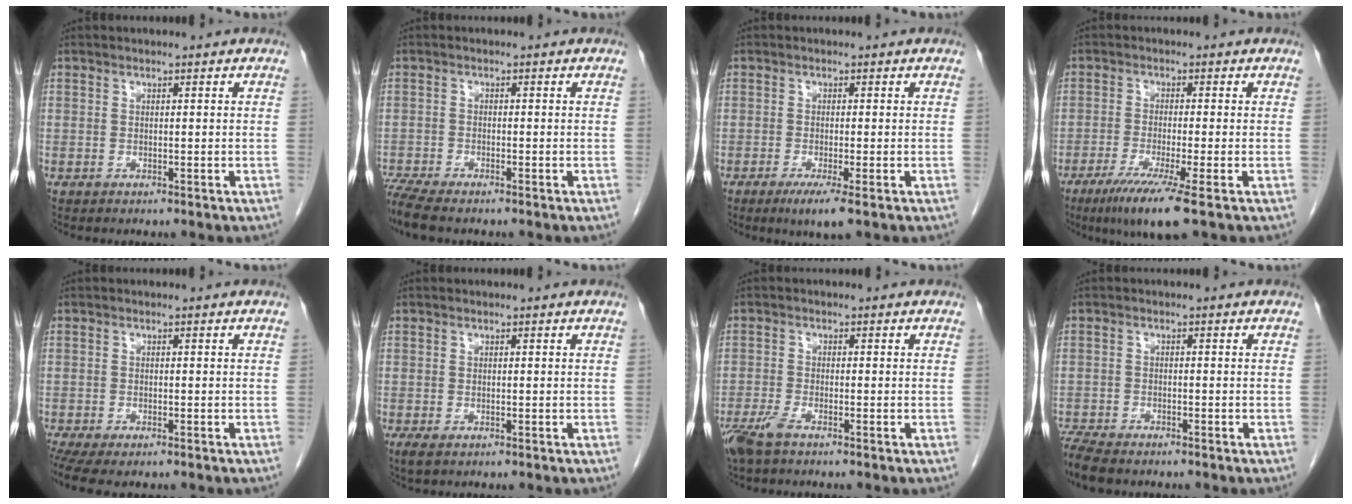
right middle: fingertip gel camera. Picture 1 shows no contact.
{"total": 5.4, "force": [-4.6, 0.6, 2.7], "torque": [-0.055, -0.014, -0.085]}
{"total": 3.9, "force": [-2.1, 0.1, 3.3], "torque": [-0.054, -0.012, -0.036]}
{"total": 7.6, "force": [-4.6, -0.7, 6.0], "torque": [-0.105, -0.024, -0.081]}
{"total": 7.1, "force": [-5.4, 2.4, 4.0], "torque": [-0.074, -0.007, -0.086]}
{"total": 1.8, "force": [-1.1, 0.8, 1.2], "torque": [-0.023, -0.004, -0.013]}
{"total": 4.2, "force": [-3.0, 0.9, 2.8], "torque": [-0.064, -0.009, -0.059]}
{"total": 6.2, "force": [-5.4, 1.6, 2.7], "torque": [-0.053, -0.014, -0.095]}